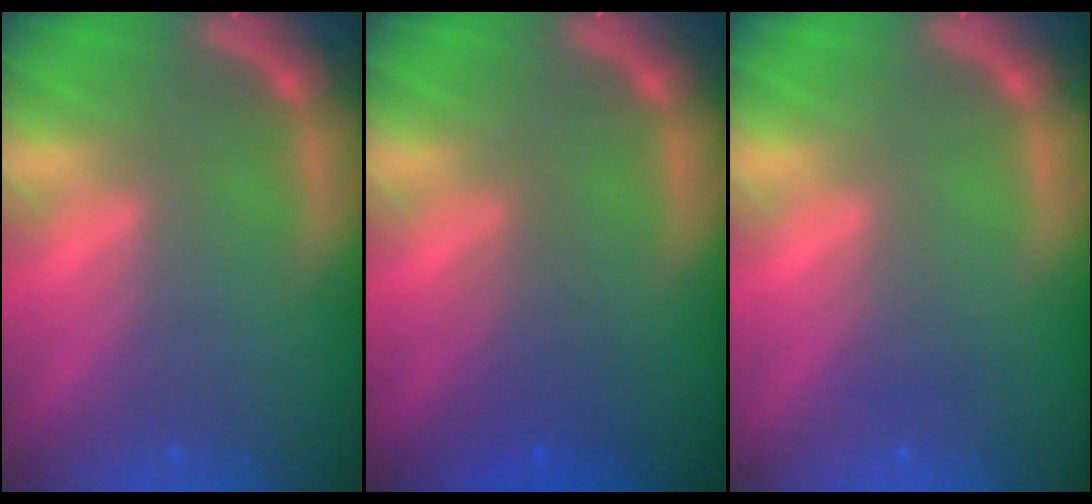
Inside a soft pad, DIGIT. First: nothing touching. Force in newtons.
{"total": 2.5}
{"total": 1.0}